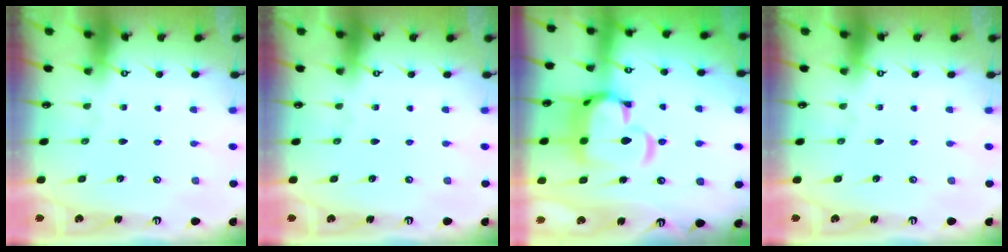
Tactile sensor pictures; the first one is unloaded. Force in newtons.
{"total": 0.0}
{"total": 12.2, "press": 12.1, "slide": 1.8}
{"total": 0.0}